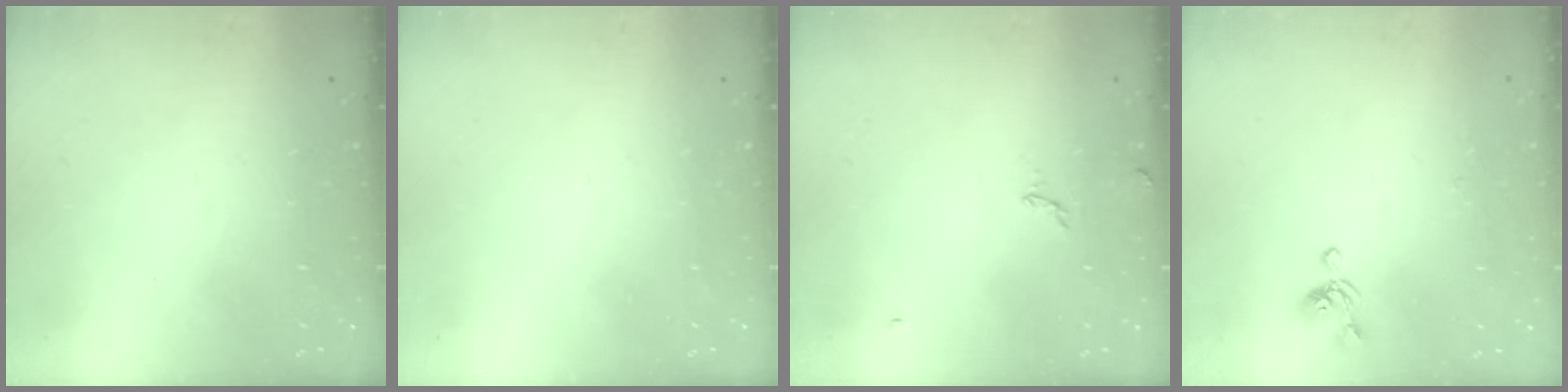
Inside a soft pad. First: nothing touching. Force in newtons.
{"total": 0.0}
{"total": 2.8, "press": 2.8, "slide": 0.3}
{"total": 2.8, "press": 2.7, "slide": 0.7}